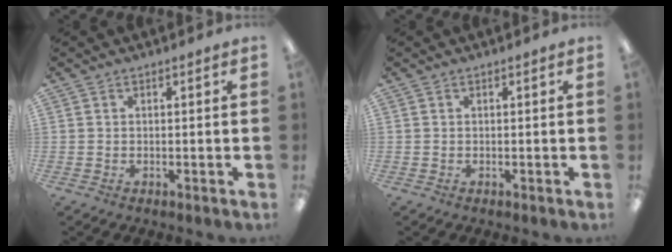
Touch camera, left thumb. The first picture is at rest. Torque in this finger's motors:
{"motor_torque": [0.00, 0.00, 0.00, 0.00, 0.00]}